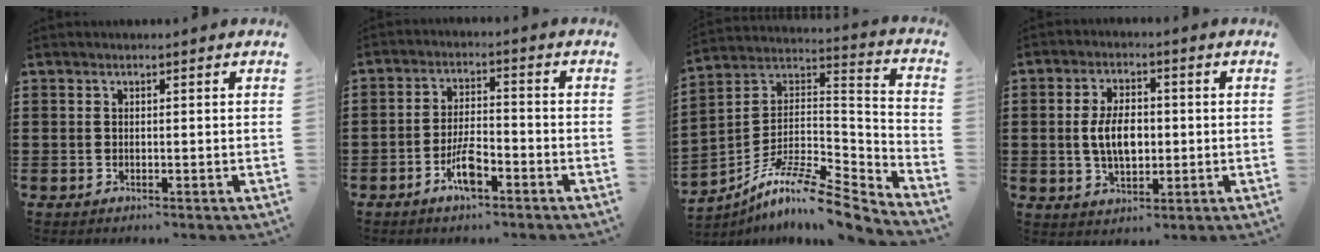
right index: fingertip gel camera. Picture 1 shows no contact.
{"total": 5.5, "force": [-3.1, 1.6, 4.3], "torque": [-0.098, -0.003, -0.061]}
{"total": 9.1, "force": [-7.2, 1.3, 5.4], "torque": [-0.100, 0.000, -0.145]}
{"total": 6.5, "force": [-0.1, 3.6, 5.3], "torque": [-0.109, 0.002, -0.008]}